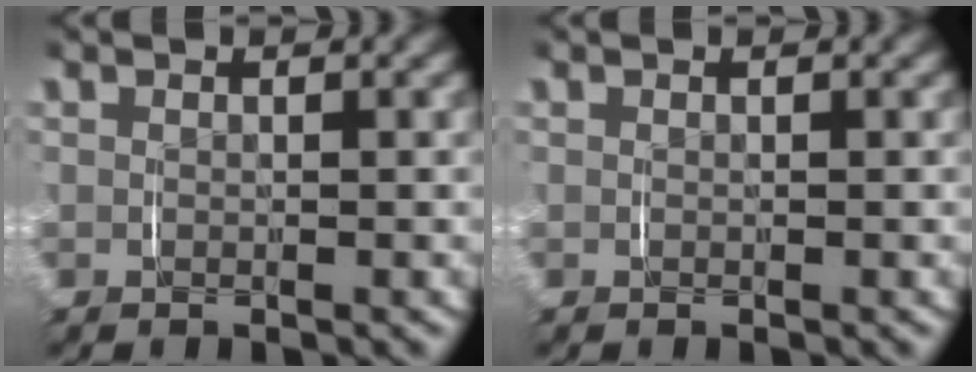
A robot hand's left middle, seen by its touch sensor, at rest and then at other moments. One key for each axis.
{"total": 0.0}